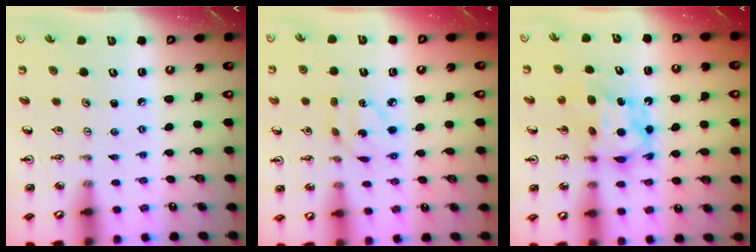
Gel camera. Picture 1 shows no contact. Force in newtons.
{"total": 5.3, "press": 5.3, "slide": 0.3}
{"total": 6.6, "press": 6.5, "slide": 0.4}